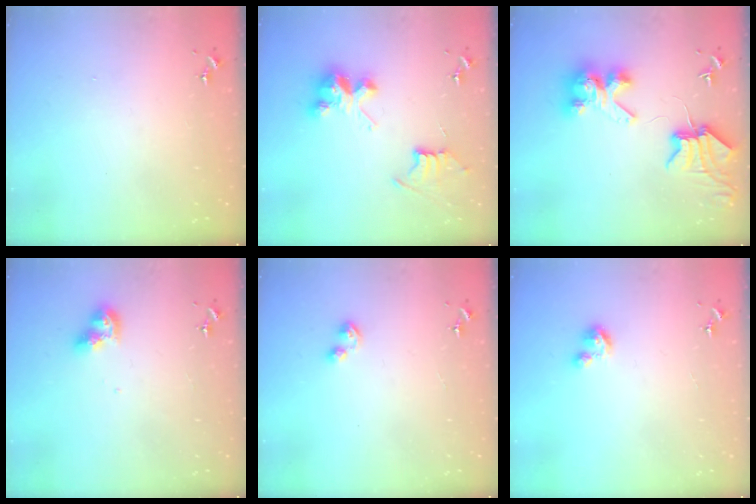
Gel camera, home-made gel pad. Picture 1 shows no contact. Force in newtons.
{"total": 9.5, "press": 9.5, "slide": 0.7}
{"total": 9.0, "press": 8.9, "slide": 1.2}
{"total": 9.8, "press": 9.7, "slide": 1.0}
{"total": 5.1, "press": 5.0, "slide": 0.6}
{"total": 4.4, "press": 4.4, "slide": 0.4}